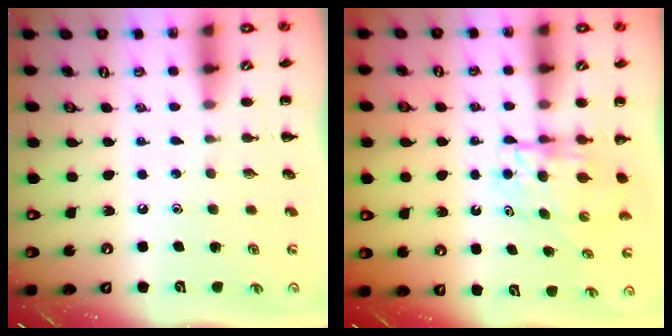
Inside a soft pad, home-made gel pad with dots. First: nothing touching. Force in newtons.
{"total": 5.0, "press": 5.0, "slide": 0.1}